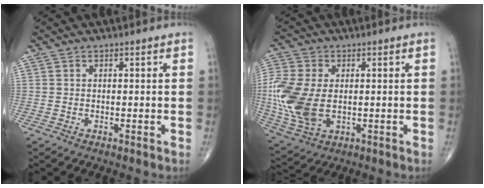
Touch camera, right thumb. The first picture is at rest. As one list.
[{"total": 15.9, "force": [-0.7, 10.0, 12.4], "torque": [-0.303, -0.013, -0.003]}]